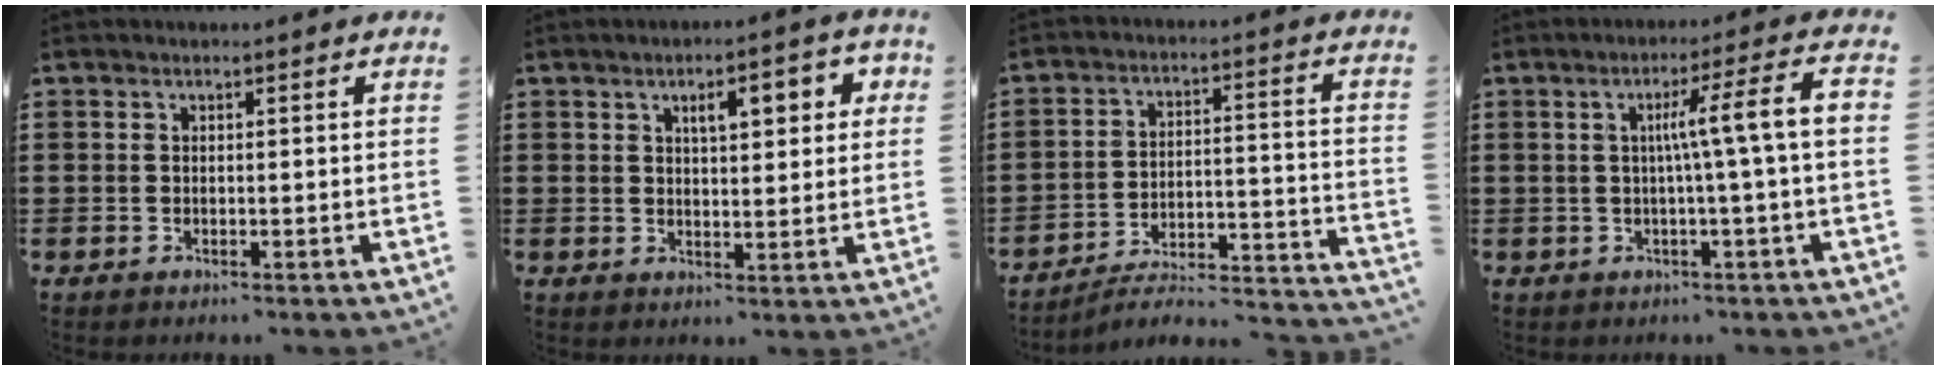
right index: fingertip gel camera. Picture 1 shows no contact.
{"total": 4.9, "force": [2.0, 1.8, 4.1], "torque": [-0.062, 0.000, 0.025]}
{"total": 3.4, "force": [-2.9, 0.4, 1.7], "torque": [-0.039, -0.020, -0.067]}
{"total": 7.5, "force": [0.0, -0.5, 7.5], "torque": [-0.136, -0.002, -0.010]}